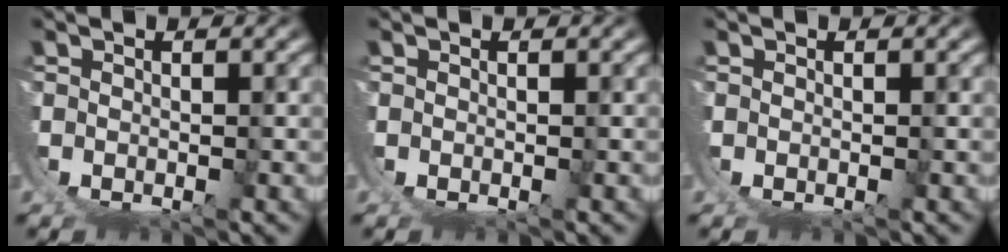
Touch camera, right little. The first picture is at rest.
{"total": 0.0}
{"total": 0.0}